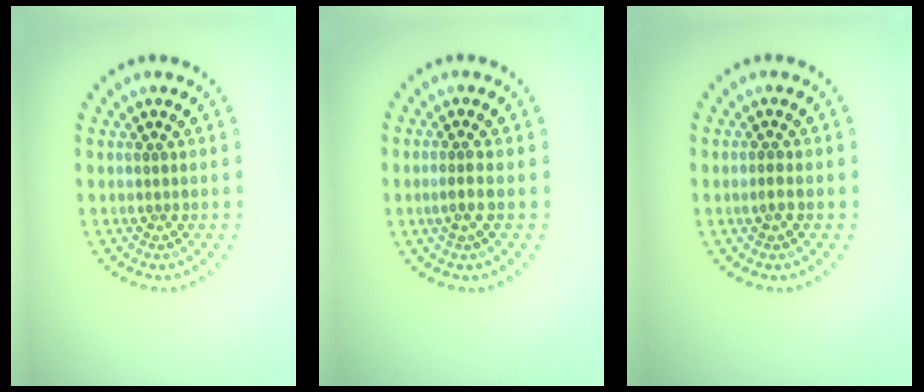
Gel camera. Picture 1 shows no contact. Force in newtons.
{"total": 1.5, "press": 1.2, "slide": 0.8}
{"total": 0.9, "press": 0.9, "slide": 0.3}